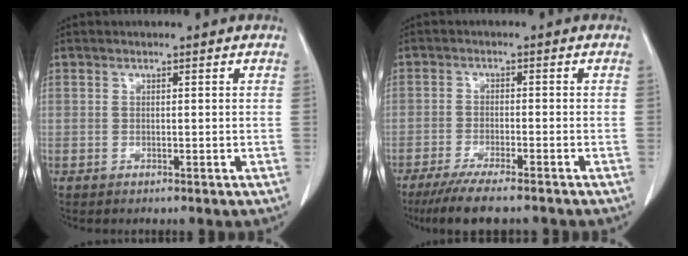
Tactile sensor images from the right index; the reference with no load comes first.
{"total": 9.5, "force": [-7.8, 1.0, 5.3], "torque": [-0.081, -0.021, -0.122]}